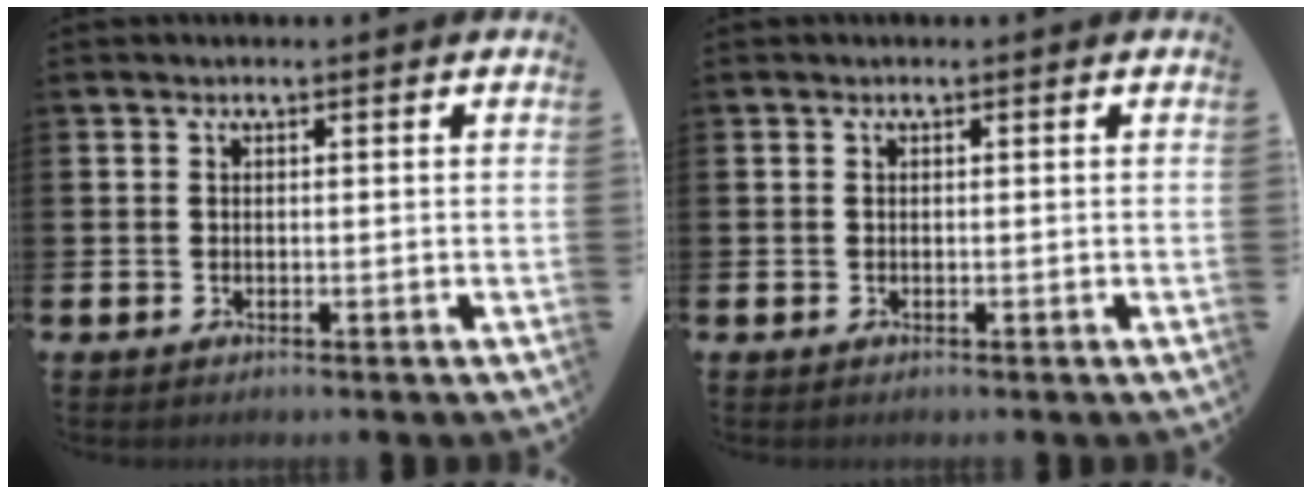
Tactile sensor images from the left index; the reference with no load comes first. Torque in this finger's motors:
{"motor_torque": [-0.01, -0.01, 0.00, 0.00]}